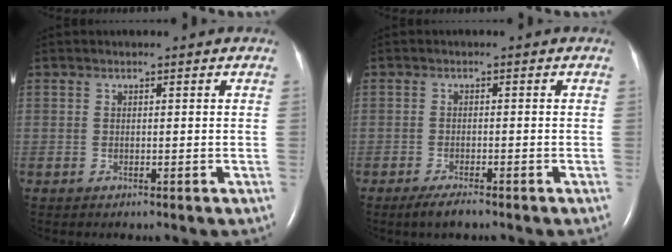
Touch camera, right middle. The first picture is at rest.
{"total": 2.7, "force": [-2.1, 0.4, 1.7], "torque": [-0.042, -0.007, -0.037]}